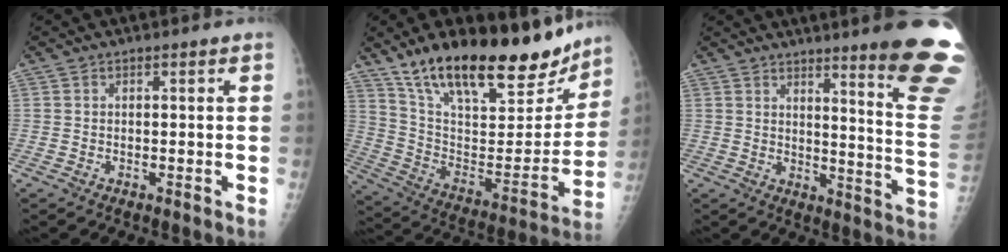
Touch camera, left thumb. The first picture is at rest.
{"total": 29.2, "force": [20.8, 10.7, 17.4], "torque": [-0.241, -0.065, 0.342]}
{"total": 18.0, "force": [13.0, 0.8, 12.5], "torque": [-0.127, -0.113, 0.160]}